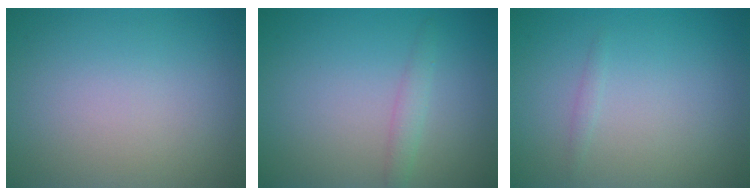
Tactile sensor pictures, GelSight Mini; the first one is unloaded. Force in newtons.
{"total": 1.4, "press": 1.4, "slide": 0.0}
{"total": 0.6, "press": 0.5, "slide": 0.0}